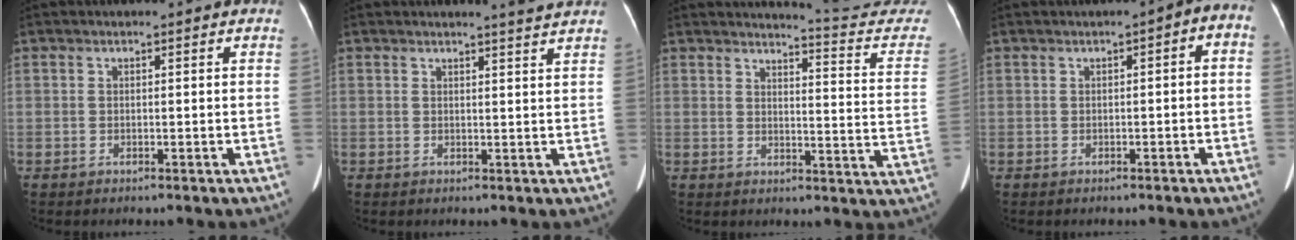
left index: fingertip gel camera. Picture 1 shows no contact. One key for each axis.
{"total": 3.0, "fx": 2.8, "fy": -0.8, "fz": 0.8, "tx": -0.014, "ty": -0.010, "tz": 0.027}
{"total": 14.4, "fx": 14.3, "fy": -1.1, "fz": 1.1, "tx": -0.005, "ty": -0.126, "tz": 0.138}
{"total": 3.4, "fx": -0.5, "fy": 1.2, "fz": 3.2, "tx": -0.033, "ty": 0.023, "tz": -0.012}